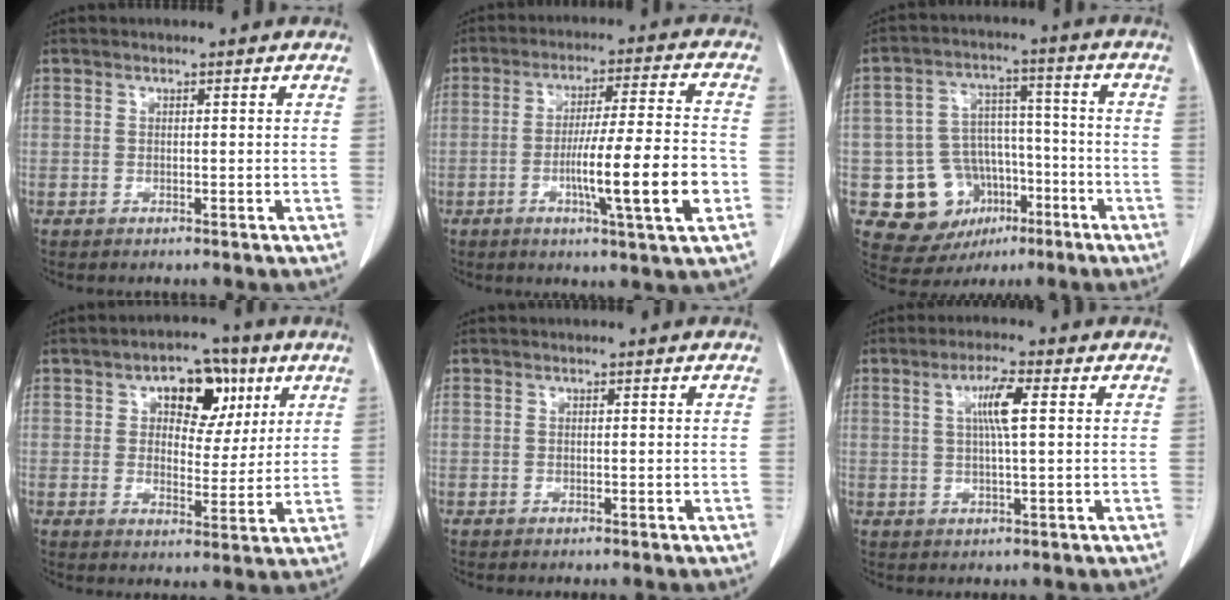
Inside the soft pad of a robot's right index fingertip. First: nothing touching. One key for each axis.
{"total": 13.0, "fx": -3.6, "fy": 0.0, "fz": 12.5, "tx": -0.200, "ty": -0.003, "tz": -0.058}
{"total": 11.9, "fx": -4.5, "fy": 10.0, "fz": 4.6, "tx": -0.069, "ty": 0.034, "tz": -0.056}
{"total": 9.2, "fx": 3.9, "fy": 5.3, "fz": 6.4, "tx": -0.083, "ty": 0.023, "tz": 0.059}
{"total": 0.0}
{"total": 5.0, "fx": 1.2, "fy": 0.2, "fz": 4.8, "tx": -0.090, "ty": 0.002, "tz": 0.023}